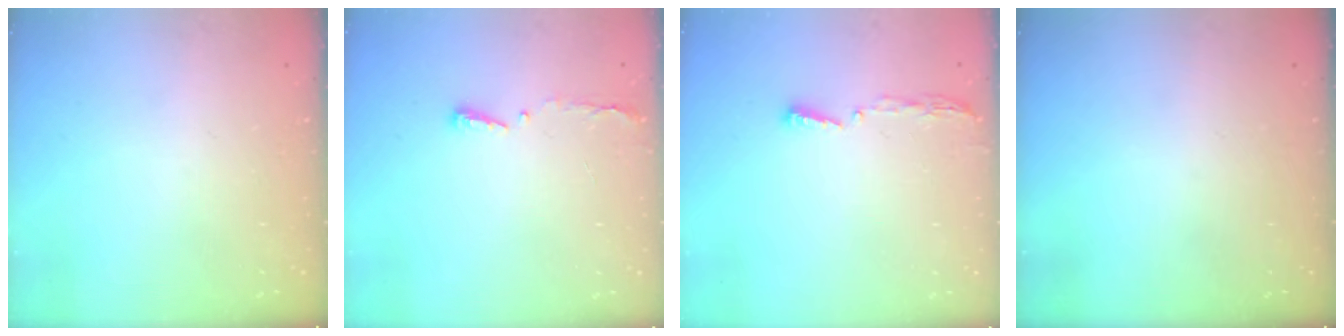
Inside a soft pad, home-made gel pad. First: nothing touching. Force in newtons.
{"total": 3.7, "press": 3.7, "slide": 0.6}
{"total": 3.4, "press": 3.4, "slide": 0.4}
{"total": 0.0}